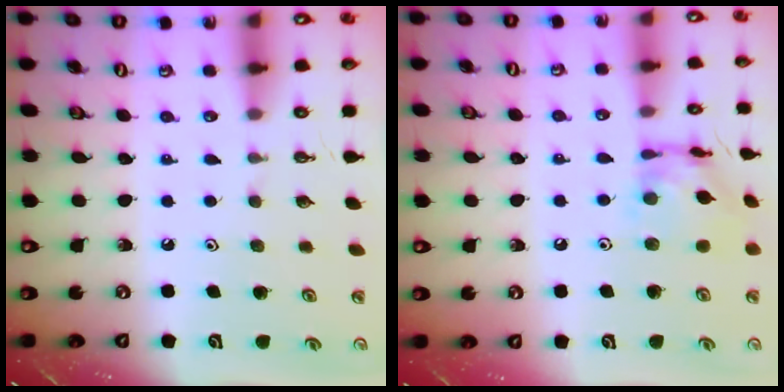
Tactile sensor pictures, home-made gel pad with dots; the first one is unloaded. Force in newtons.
{"total": 11.4, "press": 11.4, "slide": 1.0}